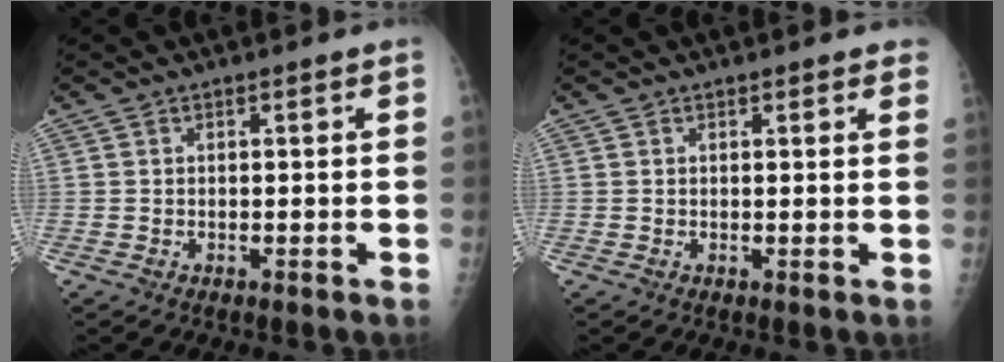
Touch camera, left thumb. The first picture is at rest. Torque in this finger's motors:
{"motor_torque": [-0.24, -0.13, -0.09, 0.31, 0.05]}